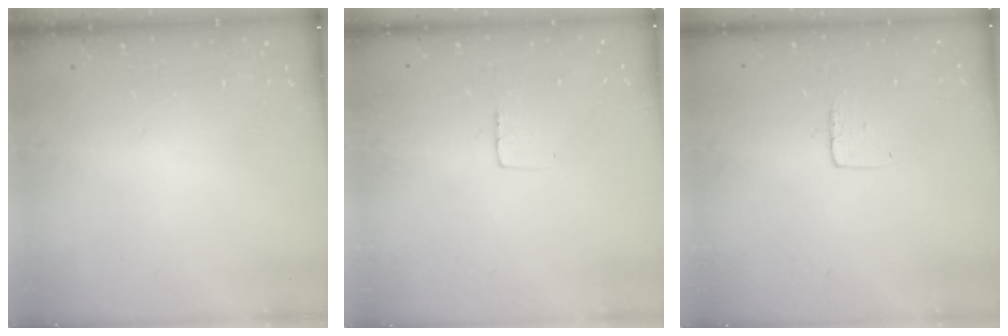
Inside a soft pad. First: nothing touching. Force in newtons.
{"total": 3.0, "press": 3.0, "slide": 0.2}
{"total": 3.6, "press": 3.6, "slide": 0.3}